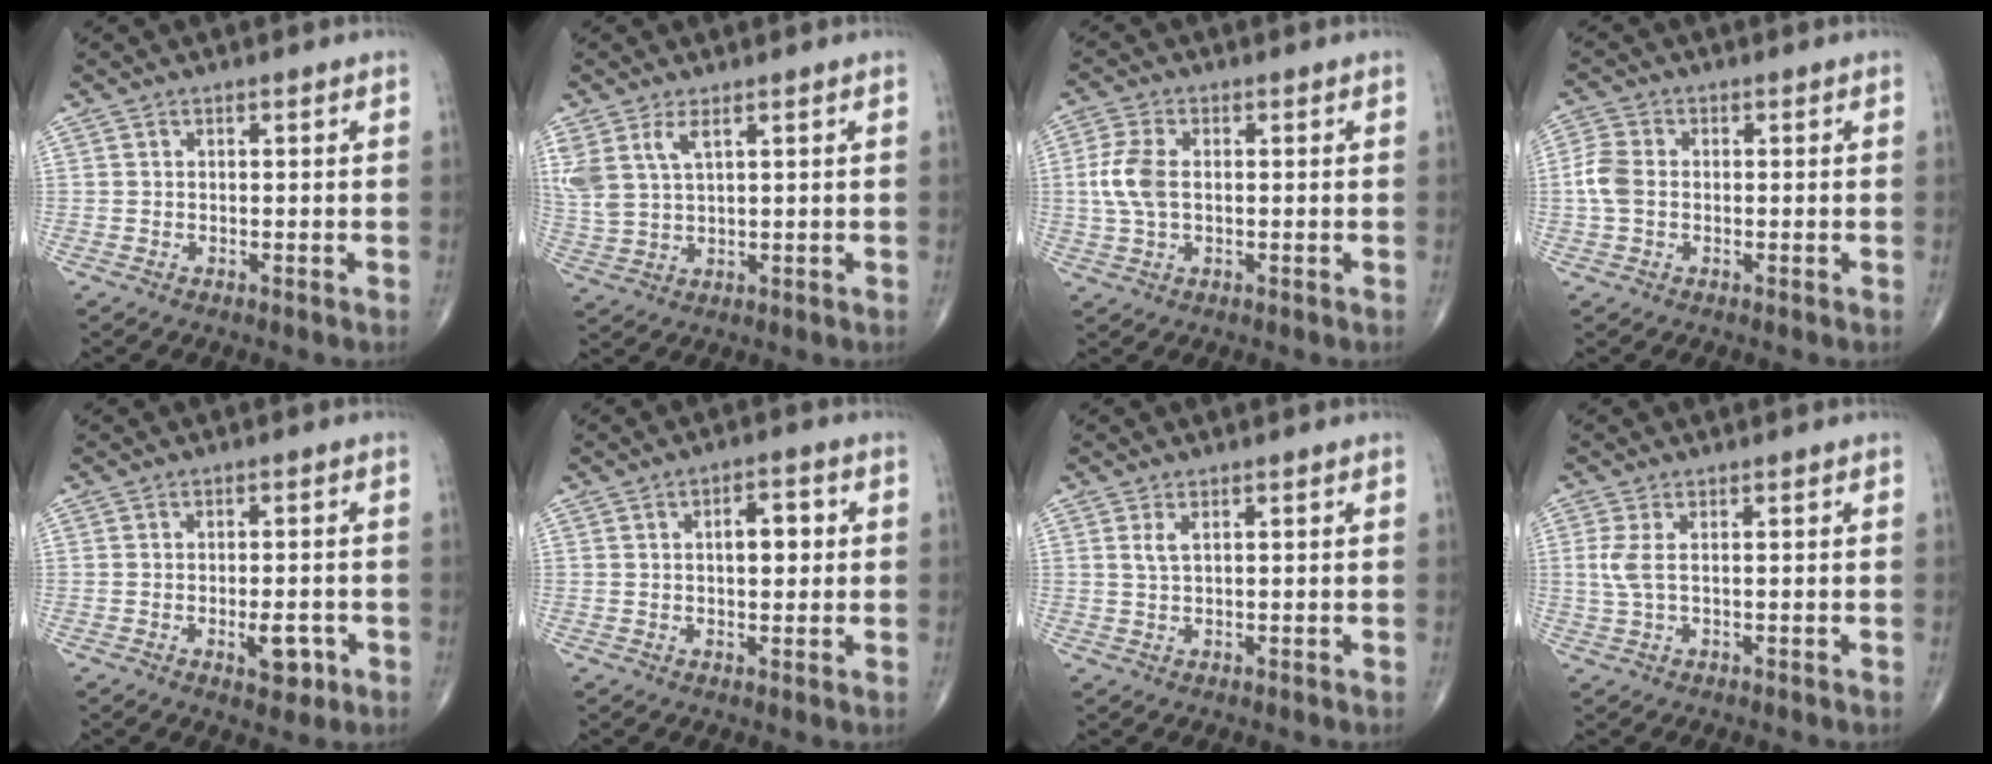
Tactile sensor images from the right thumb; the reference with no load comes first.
{"total": 6.6, "force": [3.3, 2.9, 4.9], "torque": [-0.119, -0.007, 0.076]}
{"total": 6.4, "force": [0.2, 3.7, 5.2], "torque": [-0.127, 0.008, 0.002]}
{"total": 4.6, "force": [-0.4, 3.3, 3.1], "torque": [-0.079, 0.010, -0.015]}
{"total": 4.6, "force": [-1.7, 2.0, 3.8], "torque": [-0.041, 0.001, -0.018]}
{"total": 5.4, "force": [0.9, 2.7, 4.5], "torque": [-0.054, 0.006, 0.011]}
{"total": 1.6, "force": [0.7, 0.4, 1.4], "torque": [-0.033, 0.002, 0.019]}
{"total": 2.9, "force": [0.4, 0.8, 2.8], "torque": [-0.081, 0.002, 0.013]}